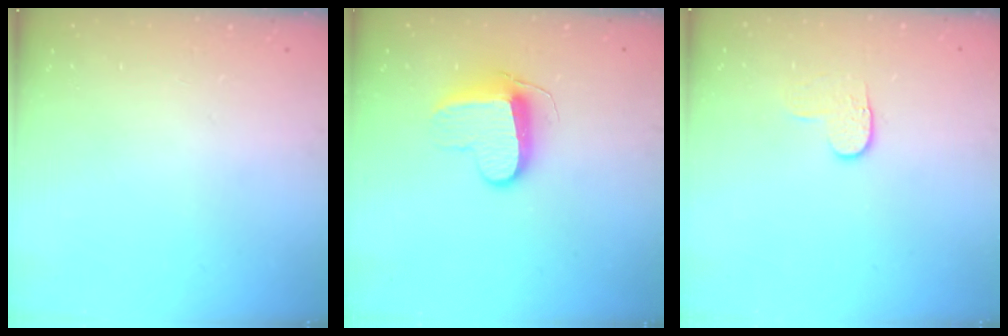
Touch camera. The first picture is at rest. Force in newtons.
{"total": 9.9, "press": 9.9, "slide": 0.3}
{"total": 3.6, "press": 3.6, "slide": 0.4}